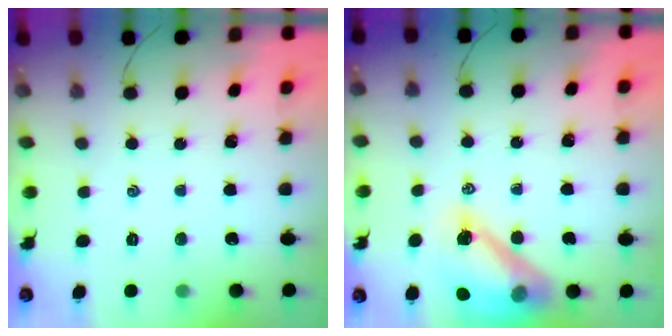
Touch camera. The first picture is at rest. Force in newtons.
{"total": 15.5, "press": 14.8, "slide": 4.6}